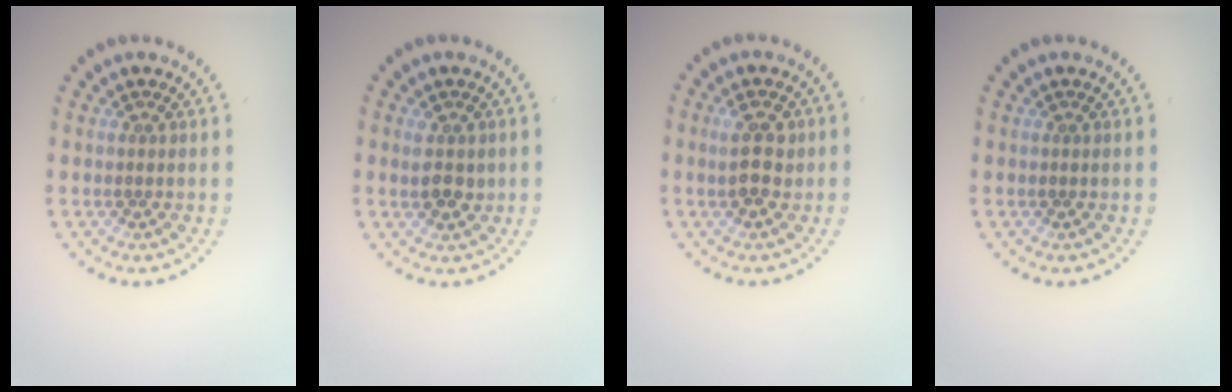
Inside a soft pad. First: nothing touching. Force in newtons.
{"total": 2.0, "press": 1.9, "slide": 0.4}
{"total": 3.0, "press": 2.9, "slide": 0.4}
{"total": 0.0}